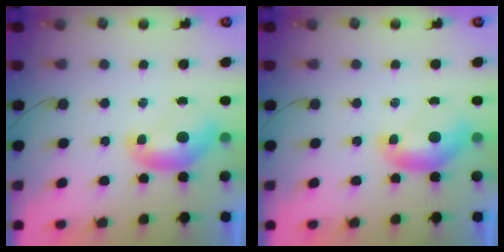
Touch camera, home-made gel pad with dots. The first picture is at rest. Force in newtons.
{"total": 0.0}